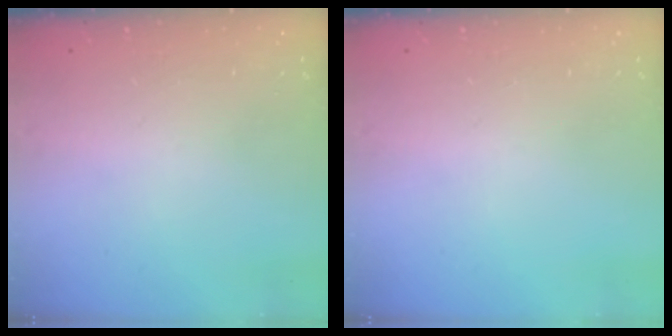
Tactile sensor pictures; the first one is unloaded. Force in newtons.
{"total": 0.0}